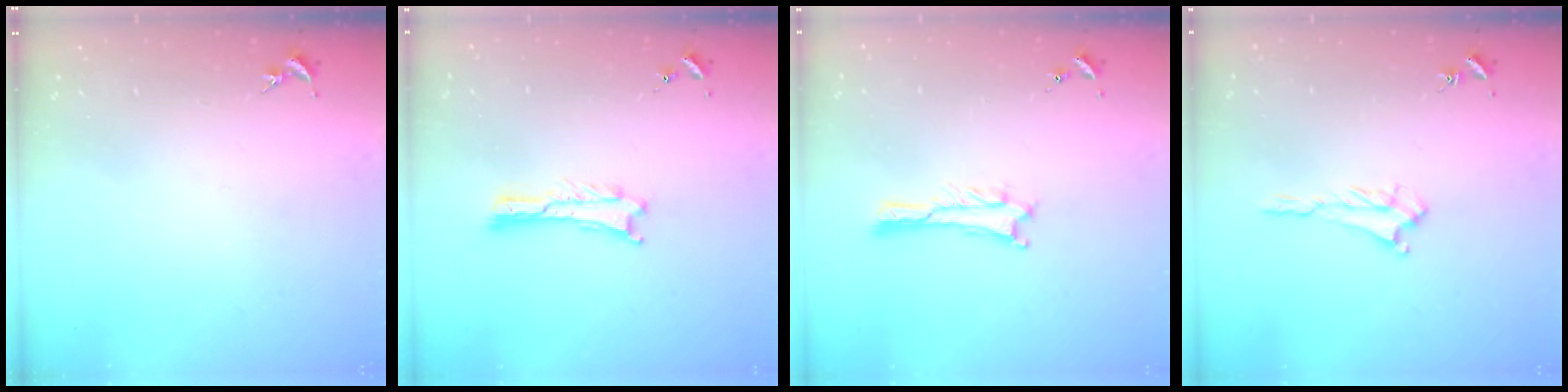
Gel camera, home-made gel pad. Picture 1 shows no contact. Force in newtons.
{"total": 0.0}
{"total": 0.9, "press": 0.9, "slide": 0.1}
{"total": 2.0, "press": 2.0, "slide": 0.5}